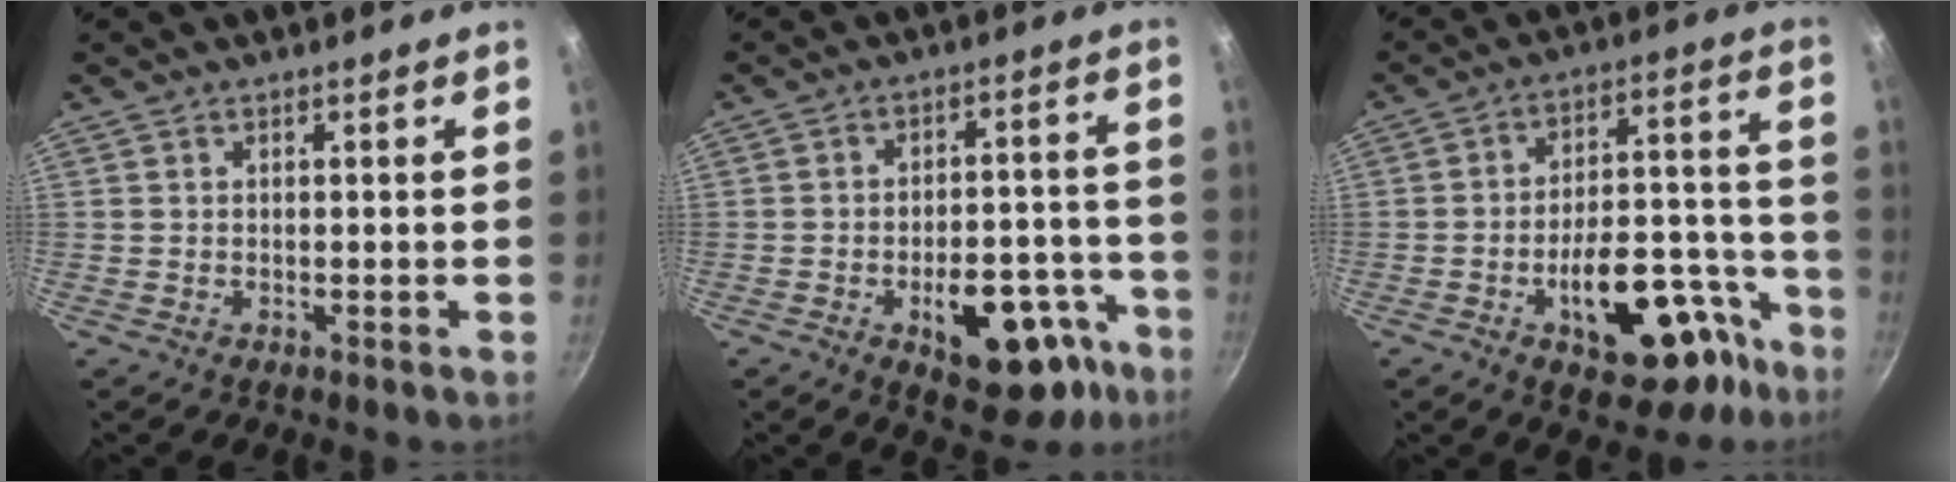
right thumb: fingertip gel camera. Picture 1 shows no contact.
{"total": 16.9, "force": [-7.9, 8.9, 11.9], "torque": [-0.098, 0.051, -0.096]}
{"total": 20.6, "force": [-10.2, 10.4, 14.5], "torque": [-0.139, 0.077, -0.137]}